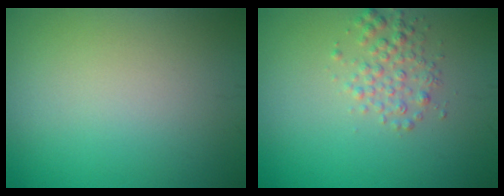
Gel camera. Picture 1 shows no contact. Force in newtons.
{"total": 2.2, "press": 2.2, "slide": 0.0}